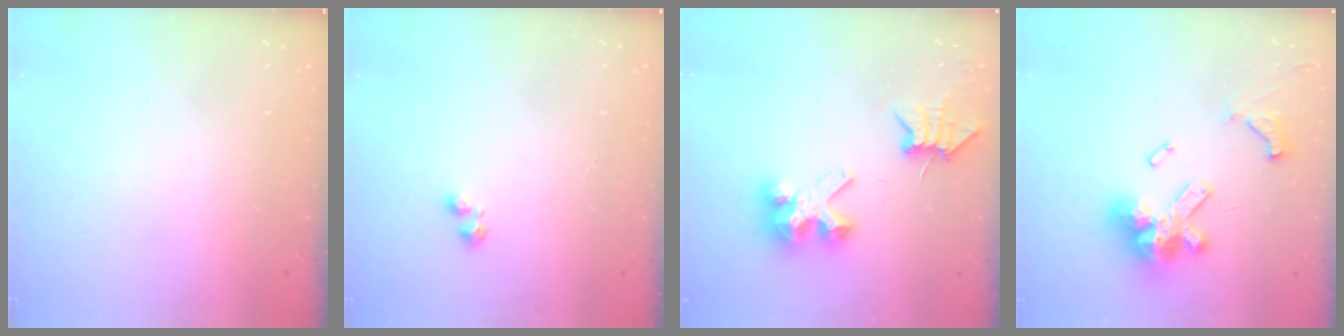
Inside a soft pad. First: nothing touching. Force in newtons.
{"total": 2.9, "press": 2.8, "slide": 0.5}
{"total": 6.7, "press": 6.7, "slide": 0.6}
{"total": 16.8, "press": 16.7, "slide": 2.2}